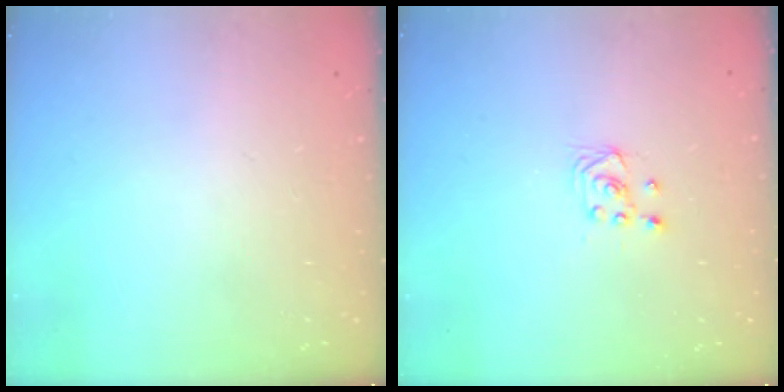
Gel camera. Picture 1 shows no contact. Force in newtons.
{"total": 3.0, "press": 2.8, "slide": 1.1}